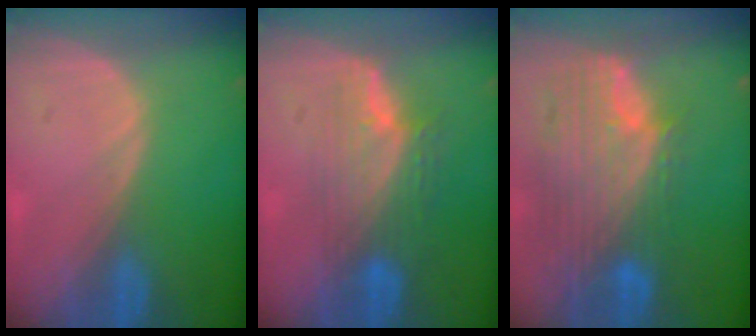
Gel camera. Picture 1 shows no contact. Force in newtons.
{"total": 7.5, "press": 7.1, "slide": 2.6}
{"total": 11.9, "press": 10.2, "slide": 6.2}